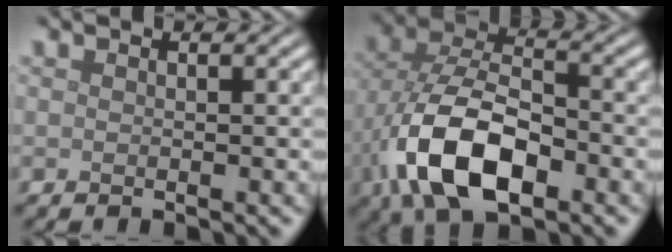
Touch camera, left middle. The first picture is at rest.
{"total": 10.6, "force": [-3.9, 5.7, 8.0], "torque": [-0.178, -0.010, -0.076]}